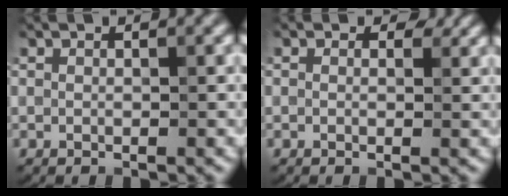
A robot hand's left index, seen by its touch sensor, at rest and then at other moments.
{"total": 1.2, "force": [0.5, 0.8, 0.8], "torque": [-0.006, -0.001, 0.003]}